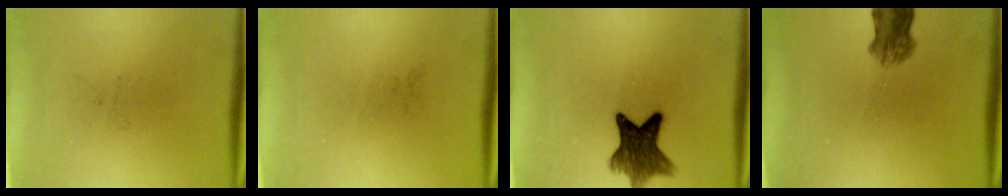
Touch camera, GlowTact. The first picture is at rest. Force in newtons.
{"total": 0.0}
{"total": 9.1}
{"total": 5.1}